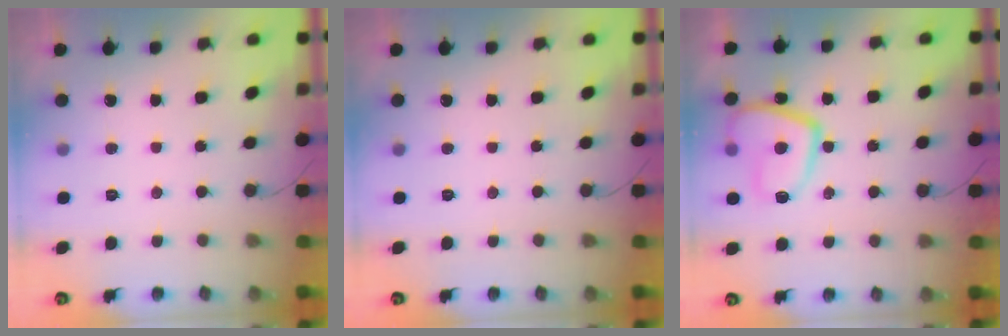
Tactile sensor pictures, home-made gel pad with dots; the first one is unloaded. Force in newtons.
{"total": 0.0}
{"total": 13.9, "press": 13.8, "slide": 1.5}